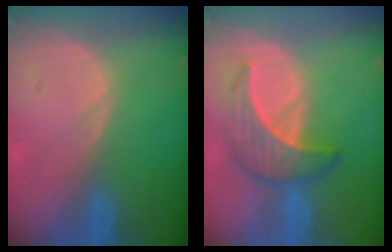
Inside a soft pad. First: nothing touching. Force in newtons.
{"total": 6.4, "press": 6.3, "slide": 1.1}